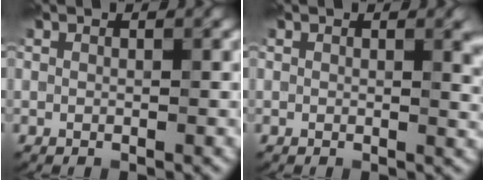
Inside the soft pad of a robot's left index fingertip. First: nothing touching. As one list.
[{"total": 1.8, "force": [0.7, 0.6, 1.5], "torque": [-0.012, -0.001, 0.010]}]